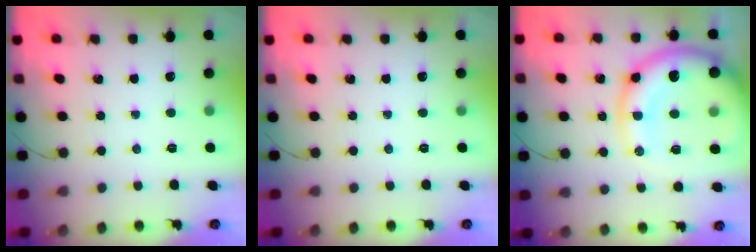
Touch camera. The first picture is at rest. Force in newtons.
{"total": 0.0}
{"total": 19.2, "press": 18.7, "slide": 4.1}